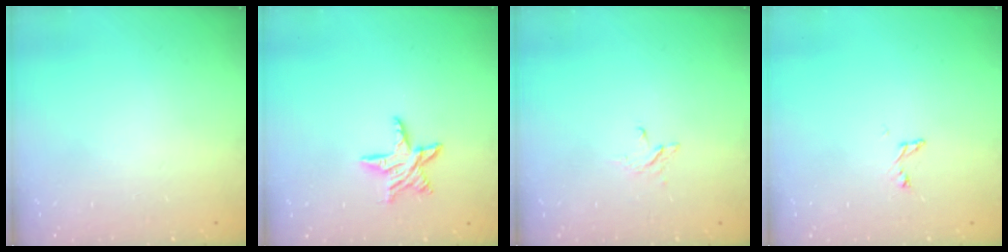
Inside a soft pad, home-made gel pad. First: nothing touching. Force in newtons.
{"total": 8.8, "press": 8.8, "slide": 0.6}
{"total": 2.8, "press": 2.8, "slide": 0.3}
{"total": 3.9, "press": 3.9, "slide": 0.4}